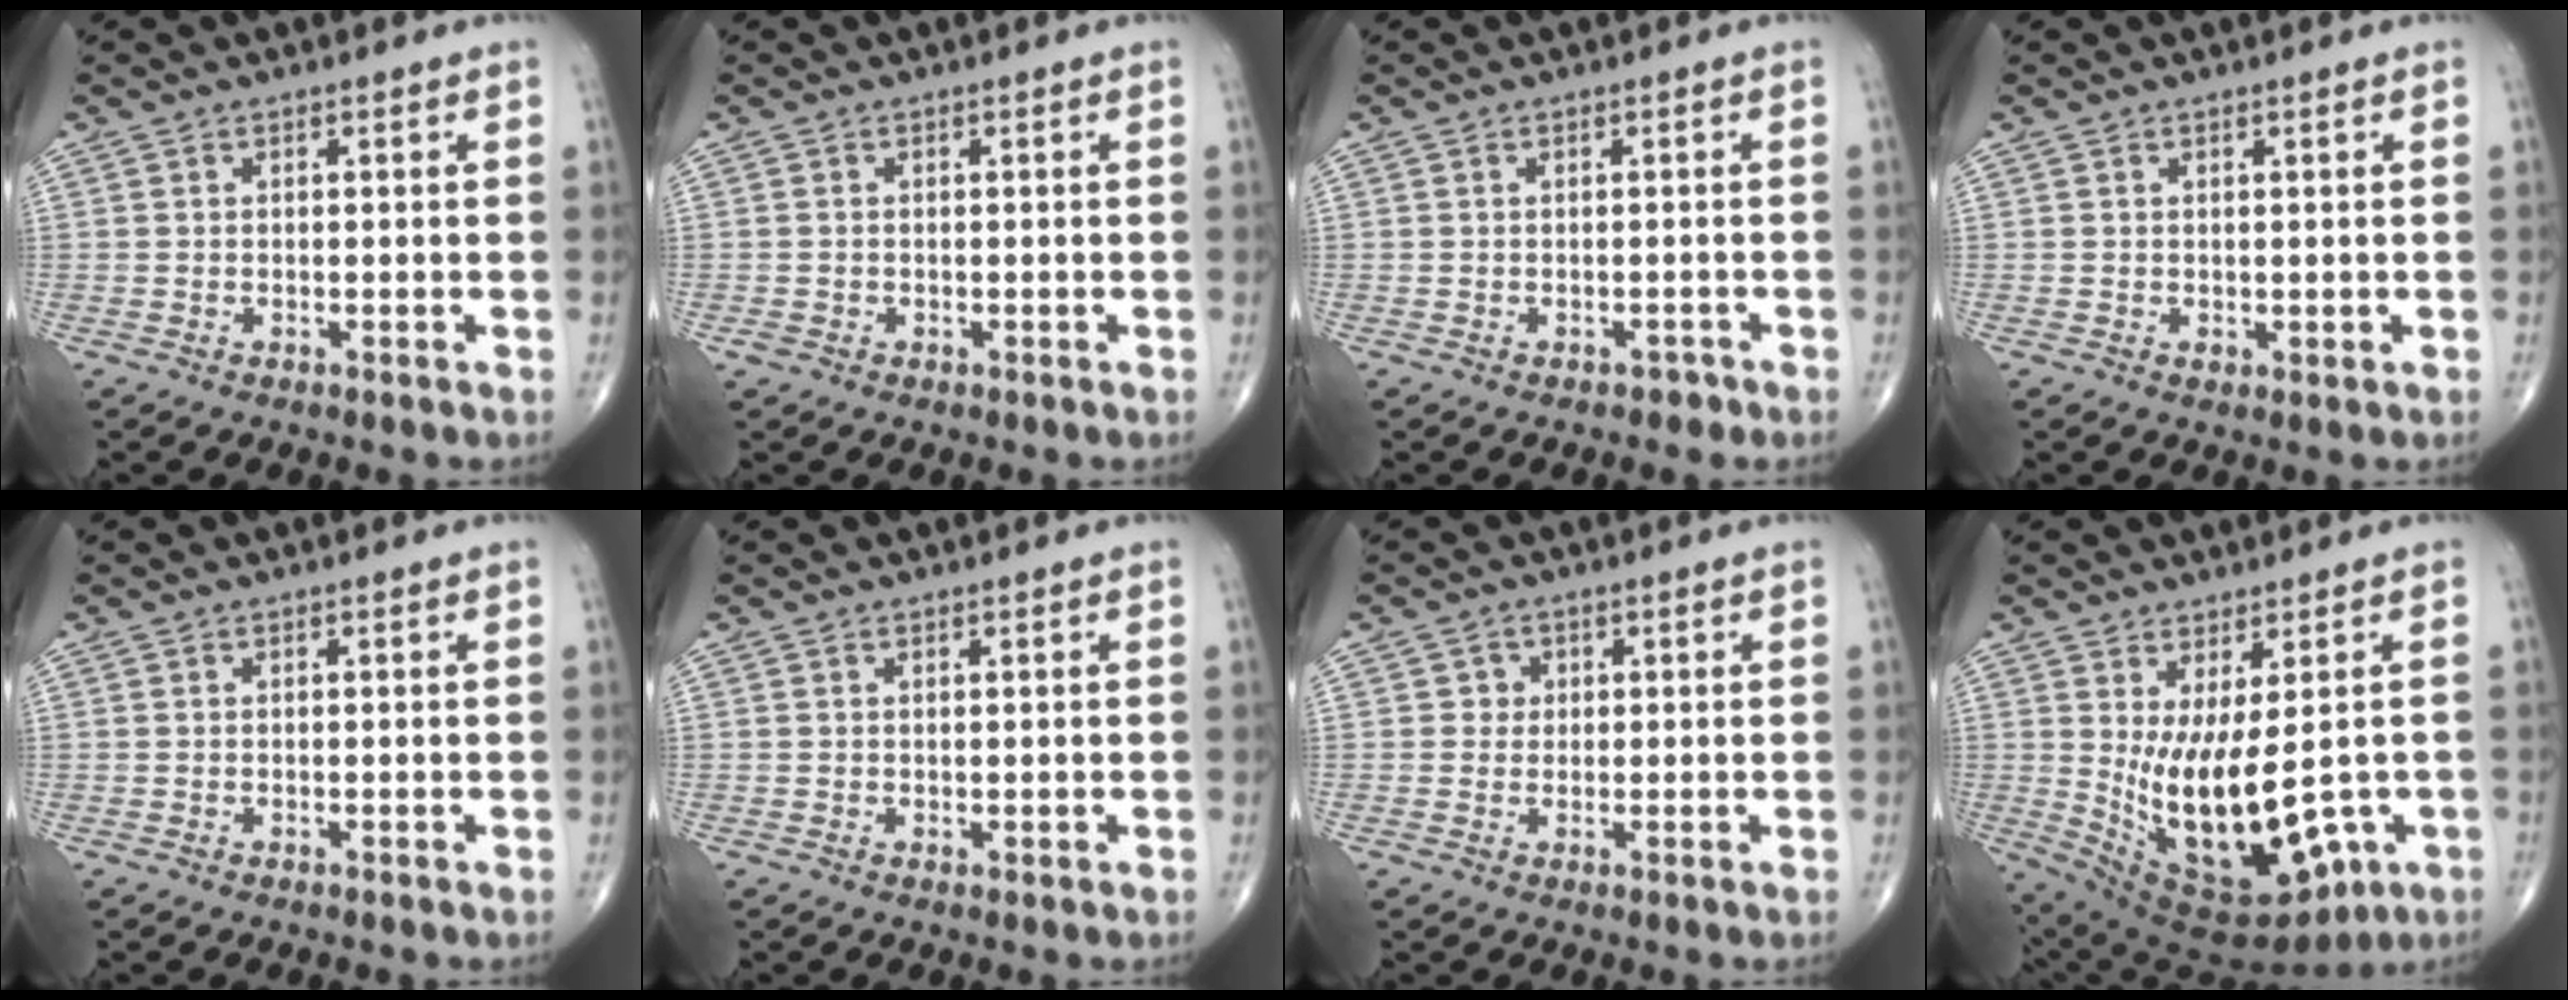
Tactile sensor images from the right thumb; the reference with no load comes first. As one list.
[{"total": 1.0, "force": [-0.3, 0.8, 0.4], "torque": [-0.012, 0.002, -0.004]}, {"total": 1.0, "force": [-0.6, 0.7, 0.4], "torque": [0.003, 0.003, -0.009]}, {"total": 0.9, "force": [0.2, 0.7, 0.5], "torque": [-0.007, -0.003, 0.005]}, {"total": 0.0}, {"total": 0.0}, {"total": 2.1, "force": [0.4, 2.0, 0.4], "torque": [0.008, 0.003, 0.002]}, {"total": 17.0, "force": [-1.3, 7.8, 15.0], "torque": [-0.251, -0.022, 0.014]}]